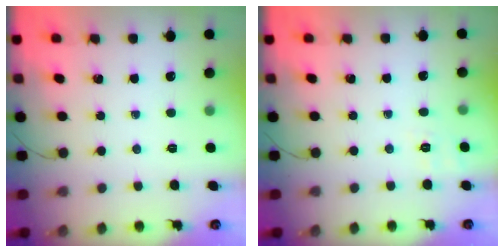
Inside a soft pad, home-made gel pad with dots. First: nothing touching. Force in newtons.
{"total": 1.9, "press": 0.6, "slide": 1.9}